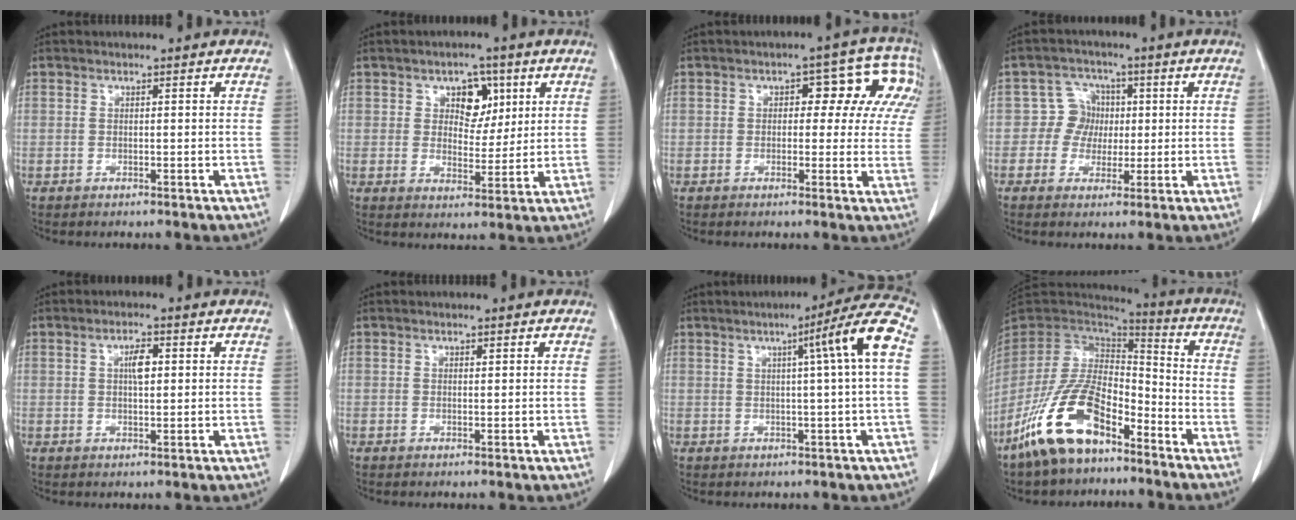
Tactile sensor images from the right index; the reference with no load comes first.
{"total": 5.7, "force": [2.4, 3.6, 3.7], "torque": [-0.047, 0.009, 0.039]}
{"total": 9.4, "force": [2.6, 4.9, 7.5], "torque": [-0.062, 0.037, 0.027]}
{"total": 4.5, "force": [0.2, 4.4, 1.1], "torque": [-0.012, 0.016, 0.002]}
{"total": 2.6, "force": [0.6, 0.4, 2.4], "torque": [-0.046, 0.000, 0.011]}
{"total": 0.0}
{"total": 9.0, "force": [1.7, -1.8, 8.6], "torque": [-0.119, 0.014, 0.021]}
{"total": 15.4, "force": [-9.5, 6.8, 10.0], "torque": [-0.207, 0.009, -0.179]}